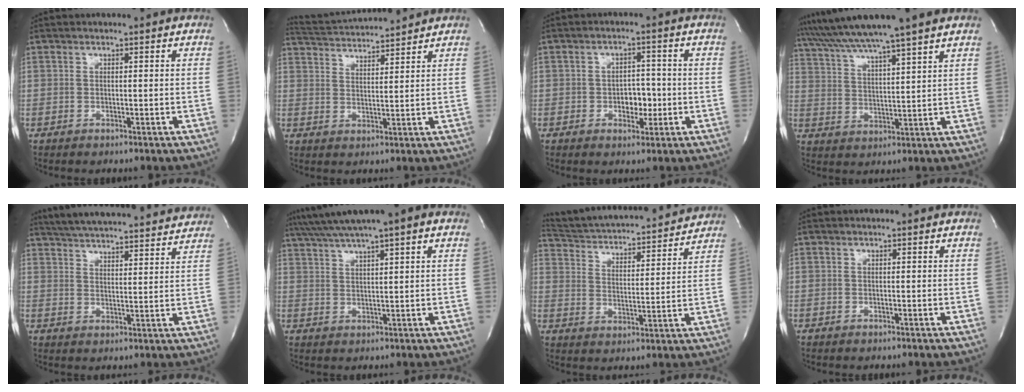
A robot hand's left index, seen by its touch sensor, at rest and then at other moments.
{"total": 9.5, "force": [9.2, -0.4, 2.3], "torque": [-0.055, 0.019, 0.152]}
{"total": 4.0, "force": [-1.0, 2.5, 3.0], "torque": [-0.037, 0.004, -0.012]}
{"total": 13.3, "force": [11.4, -1.6, 6.8], "torque": [-0.126, 0.024, 0.180]}
{"total": 23.9, "force": [22.2, 2.9, 8.2], "torque": [-0.141, -0.004, 0.294]}
{"total": 9.7, "force": [7.3, -0.1, 6.4], "torque": [-0.114, 0.038, 0.112]}
{"total": 18.7, "force": [17.6, 2.7, 5.6], "torque": [-0.093, 0.012, 0.258]}
{"total": 0.0}